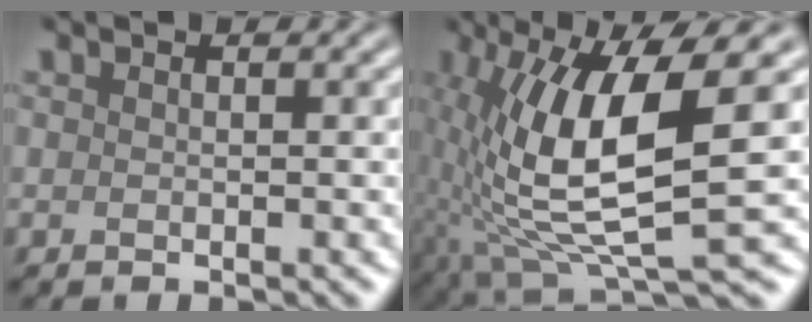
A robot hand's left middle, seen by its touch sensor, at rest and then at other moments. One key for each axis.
{"total": 9.9, "fx": 0.5, "fy": 2.8, "fz": 9.5, "tx": -0.189, "ty": -0.009, "tz": 0.019}